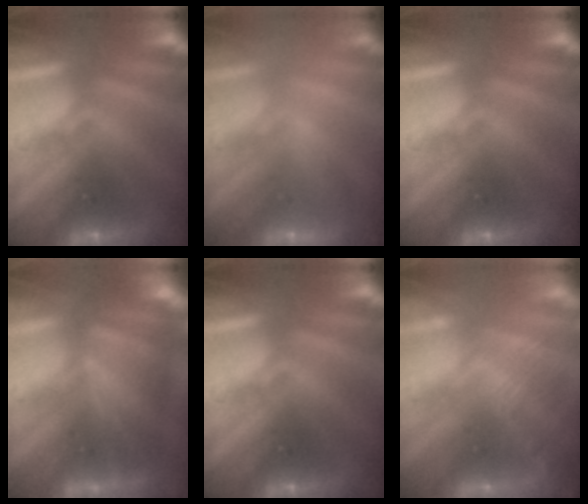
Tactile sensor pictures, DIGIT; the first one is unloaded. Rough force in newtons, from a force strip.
{"total": 2.3}
{"total": 0.0}
{"total": 4.8}
{"total": 0.0}
{"total": 2.9}